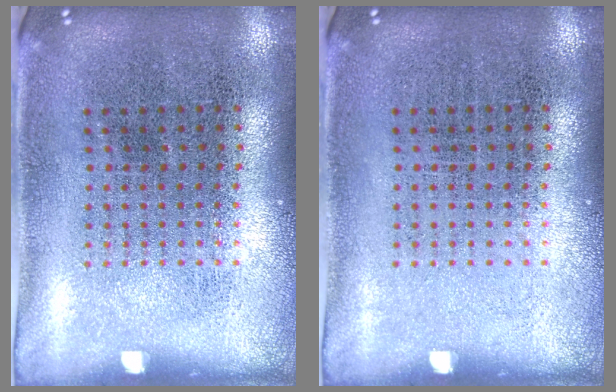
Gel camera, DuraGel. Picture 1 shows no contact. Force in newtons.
{"total": 0.0}